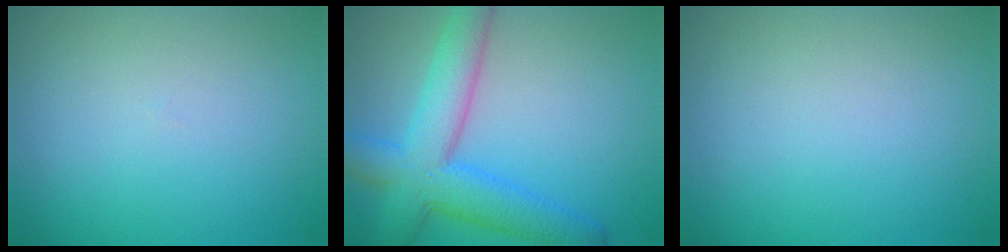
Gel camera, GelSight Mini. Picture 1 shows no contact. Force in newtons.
{"total": 7.3, "press": 7.3, "slide": 0.2}
{"total": 0.0}